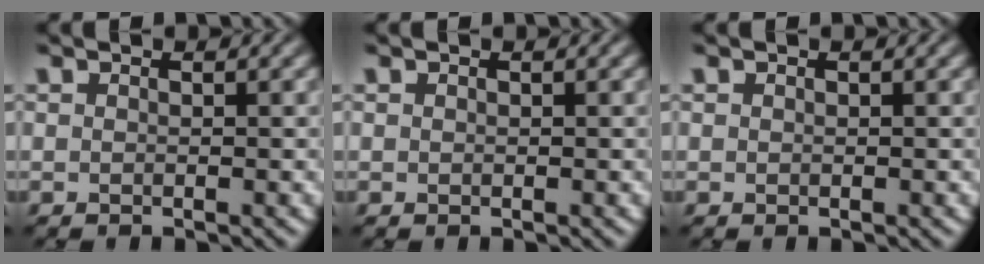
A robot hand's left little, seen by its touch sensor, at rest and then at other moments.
{"total": 0.0}
{"total": 0.0}